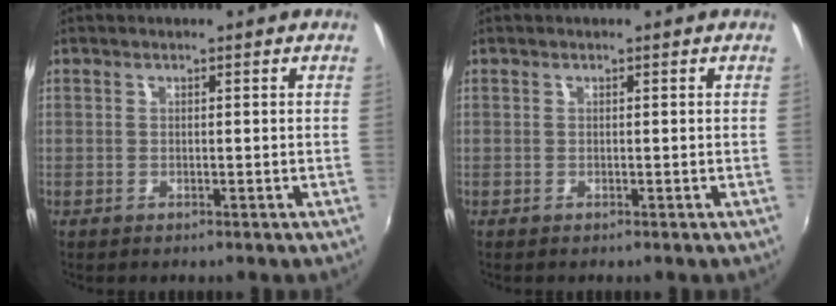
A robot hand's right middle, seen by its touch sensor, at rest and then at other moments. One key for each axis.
{"total": 0.0}